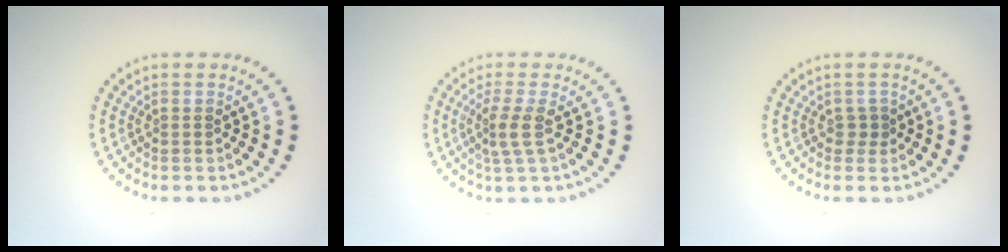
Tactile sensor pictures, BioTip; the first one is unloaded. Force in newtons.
{"total": 2.4, "press": 1.7, "slide": 1.7}
{"total": 0.9, "press": 0.8, "slide": 0.5}